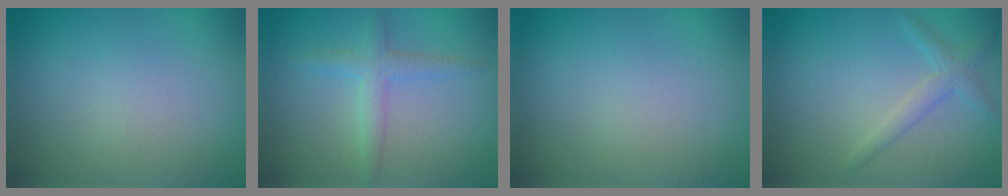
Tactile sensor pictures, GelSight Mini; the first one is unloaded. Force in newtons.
{"total": 2.2, "press": 2.2, "slide": 0.0}
{"total": 0.0}
{"total": 1.8, "press": 1.8, "slide": 0.0}